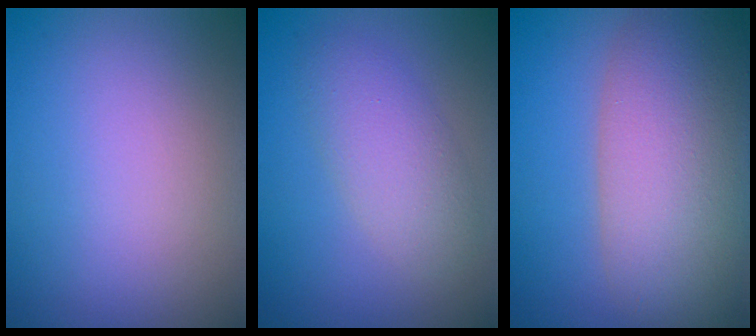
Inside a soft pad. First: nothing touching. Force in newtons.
{"total": 3.8, "press": 3.8, "slide": 0.1}
{"total": 10.2, "press": 10.2, "slide": 0.9}